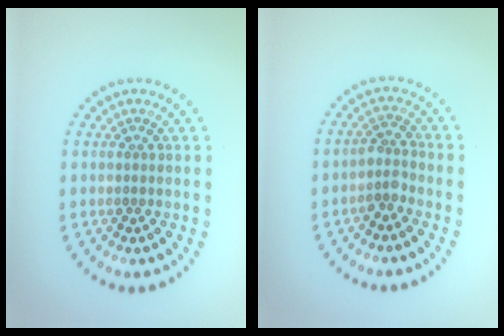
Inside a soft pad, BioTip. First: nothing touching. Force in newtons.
{"total": 1.8, "press": 1.4, "slide": 1.2}